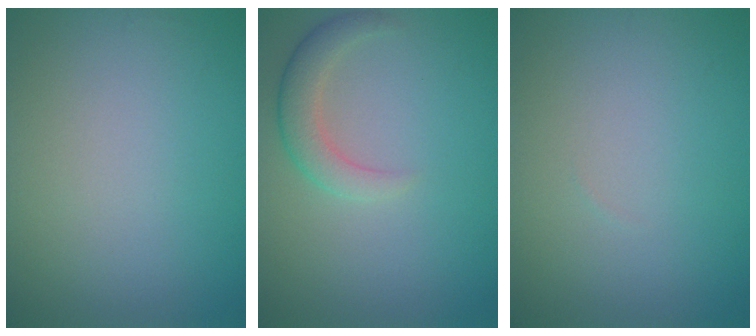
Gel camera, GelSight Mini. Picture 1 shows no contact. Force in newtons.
{"total": 2.8, "press": 2.8, "slide": 0.1}
{"total": 0.0}